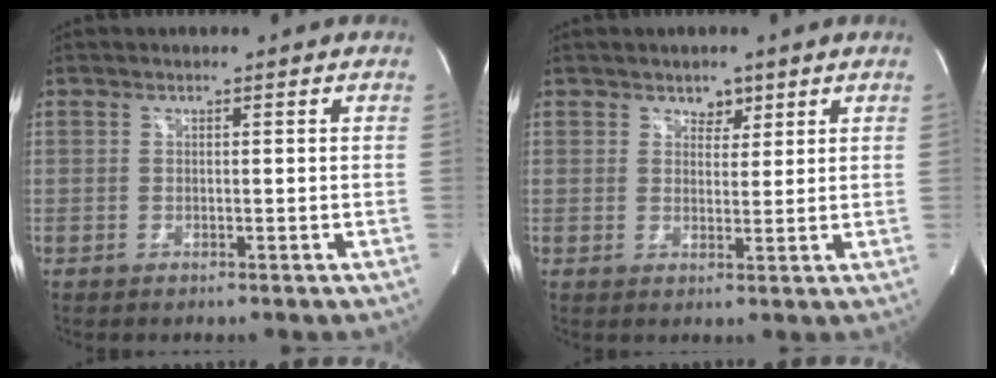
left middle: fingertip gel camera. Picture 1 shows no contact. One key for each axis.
{"total": 2.4, "fx": 1.7, "fy": 1.4, "fz": 0.9, "tx": -0.012, "ty": -0.002, "tz": 0.028}